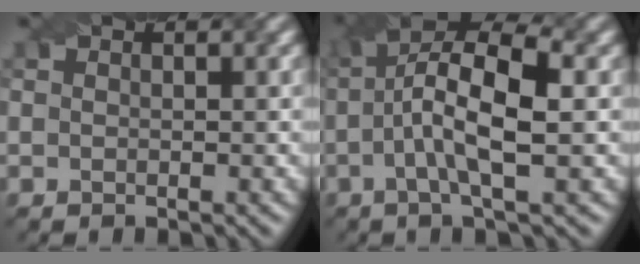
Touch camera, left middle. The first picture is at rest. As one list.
[{"total": 7.0, "force": [-0.4, 2.2, 6.6], "torque": [-0.116, 0.018, 0.003]}]